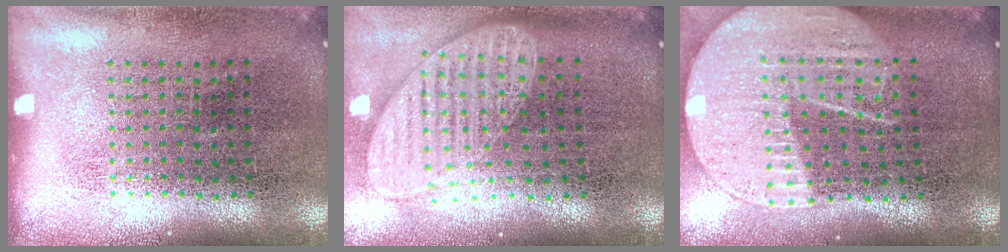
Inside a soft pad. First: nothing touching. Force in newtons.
{"total": 1.9, "press": 1.5, "slide": 1.1}
{"total": 2.2, "press": 2.0, "slide": 1.1}